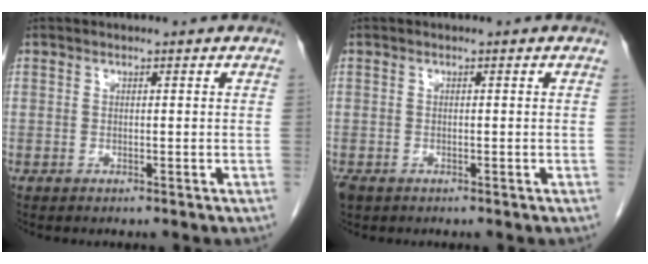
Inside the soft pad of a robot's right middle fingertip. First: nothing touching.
{"total": 1.8, "force": [-1.2, 1.0, 0.8], "torque": [-0.022, -0.003, -0.017]}